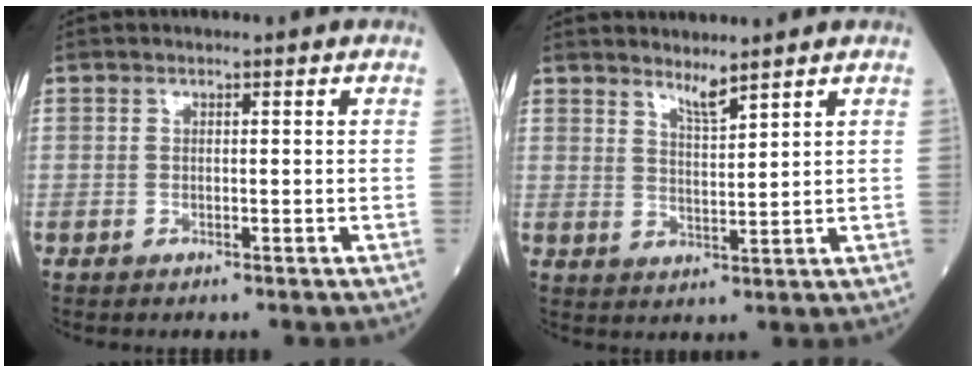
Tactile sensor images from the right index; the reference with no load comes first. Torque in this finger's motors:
{"motor_torque": [-0.22, 0.31, -0.01, 0.00]}